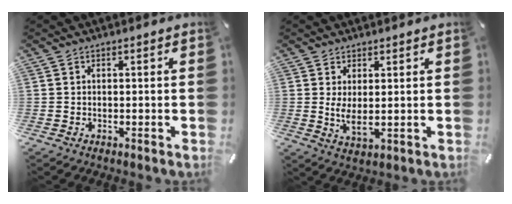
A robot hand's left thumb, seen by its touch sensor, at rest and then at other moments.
{"total": 4.4, "force": [0.9, 1.5, 4.0], "torque": [-0.082, -0.007, 0.012]}